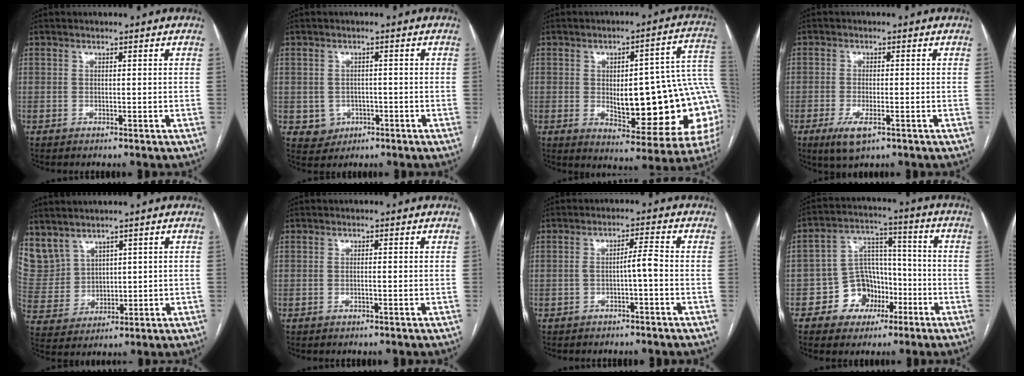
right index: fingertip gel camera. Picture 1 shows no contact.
{"total": 3.8, "force": [-1.0, 3.6, 0.7], "torque": [0.000, 0.007, -0.006]}
{"total": 22.3, "force": [-1.3, 6.6, 21.2], "torque": [-0.198, 0.028, 0.004]}
{"total": 4.6, "force": [-2.3, 1.4, 3.7], "torque": [-0.072, -0.008, -0.034]}
{"total": 9.3, "force": [6.4, 6.4, 2.0], "torque": [-0.066, 0.021, 0.161]}
{"total": 0.6, "force": [-0.1, 0.0, 0.5], "torque": [-0.011, 0.001, -0.002]}
{"total": 3.0, "force": [-0.9, 0.0, 2.8], "torque": [-0.044, 0.008, -0.016]}
{"total": 9.3, "force": [-4.0, 7.5, 3.7], "torque": [-0.064, 0.032, -0.059]}